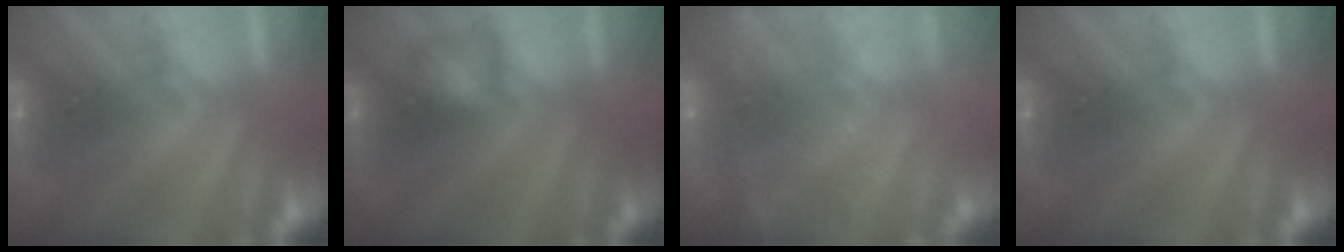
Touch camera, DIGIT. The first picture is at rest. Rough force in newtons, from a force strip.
{"total": 1.9}
{"total": 8.5}
{"total": 0.0}